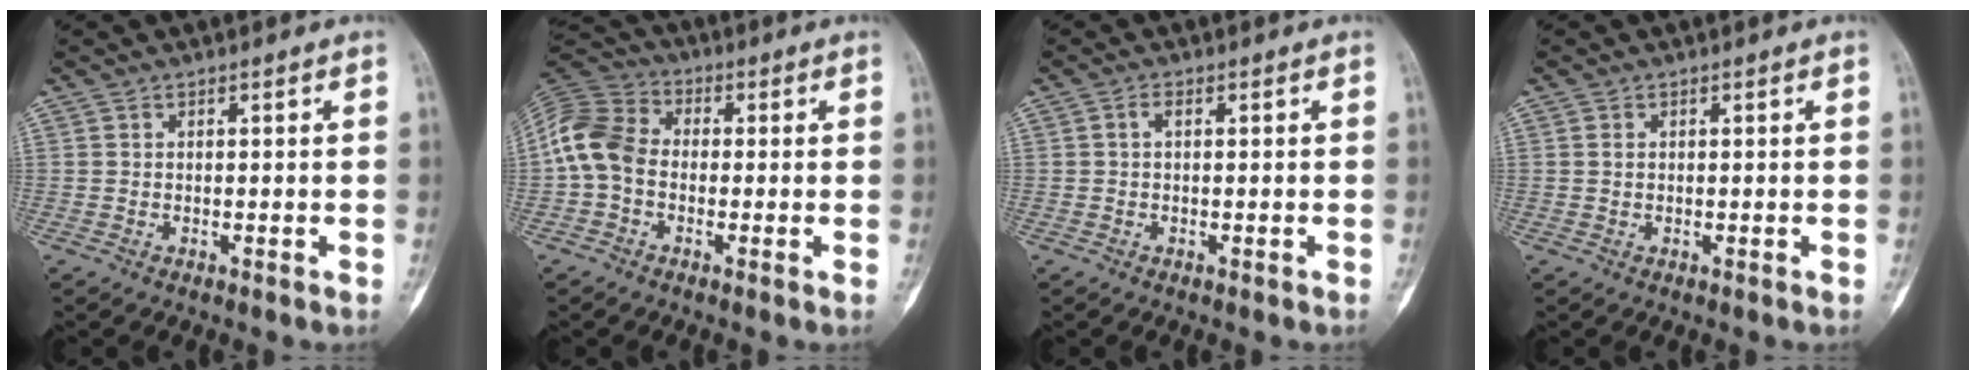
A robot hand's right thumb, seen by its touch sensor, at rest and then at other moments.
{"total": 10.3, "force": [-1.1, 7.9, 6.6], "torque": [-0.127, 0.029, -0.036]}
{"total": 1.4, "force": [0.0, 0.7, 1.2], "torque": [-0.018, 0.002, -0.004]}
{"total": 0.7, "force": [0.2, 0.5, 0.4], "torque": [-0.006, 0.001, 0.004]}